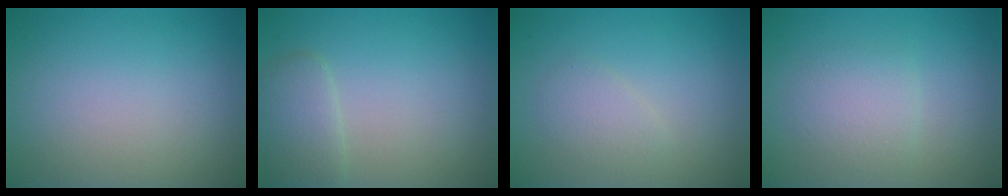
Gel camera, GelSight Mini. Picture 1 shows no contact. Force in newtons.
{"total": 2.4, "press": 2.4, "slide": 0.1}
{"total": 1.6, "press": 1.6, "slide": 0.0}
{"total": 2.3, "press": 2.3, "slide": 0.1}